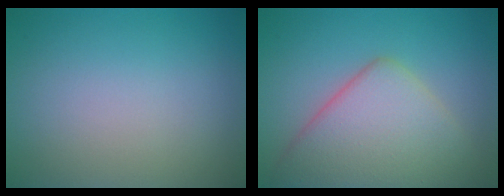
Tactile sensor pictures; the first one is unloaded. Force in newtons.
{"total": 7.4, "press": 7.4, "slide": 0.2}